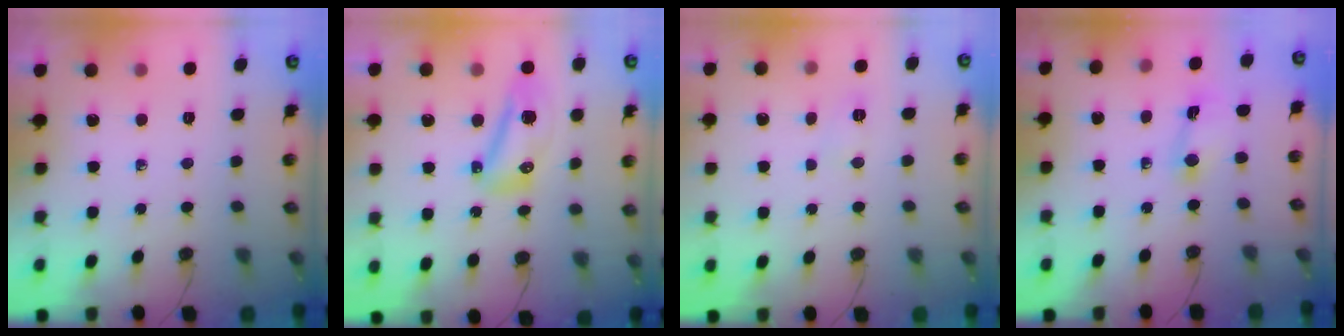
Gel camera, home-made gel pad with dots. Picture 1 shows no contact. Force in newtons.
{"total": 8.7, "press": 8.6, "slide": 1.1}
{"total": 4.6, "press": 4.4, "slide": 1.2}
{"total": 2.2, "press": 2.2, "slide": 0.3}